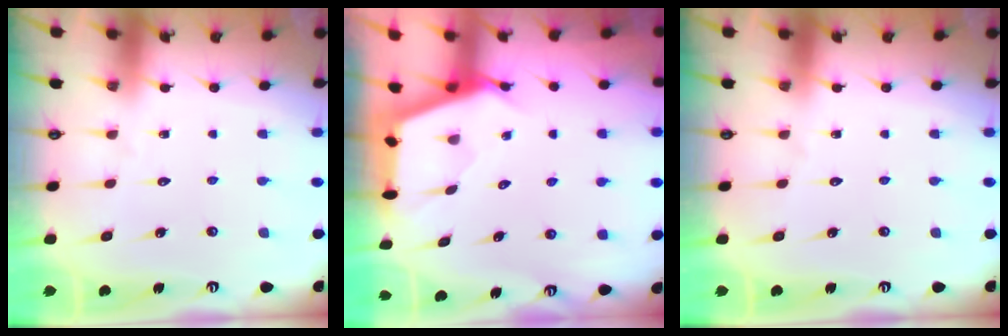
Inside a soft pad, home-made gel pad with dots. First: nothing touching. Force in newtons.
{"total": 2.7, "press": 2.7, "slide": 0.3}
{"total": 0.0}